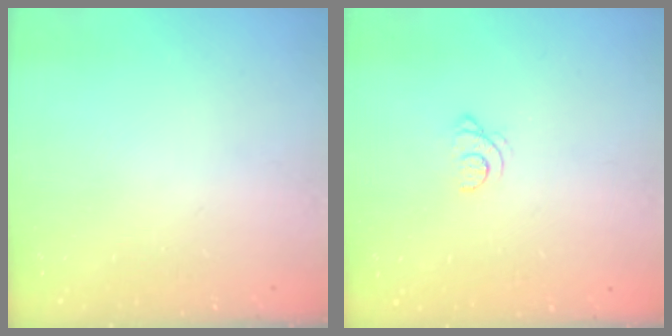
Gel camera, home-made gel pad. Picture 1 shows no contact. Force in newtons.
{"total": 2.0, "press": 2.0, "slide": 0.2}